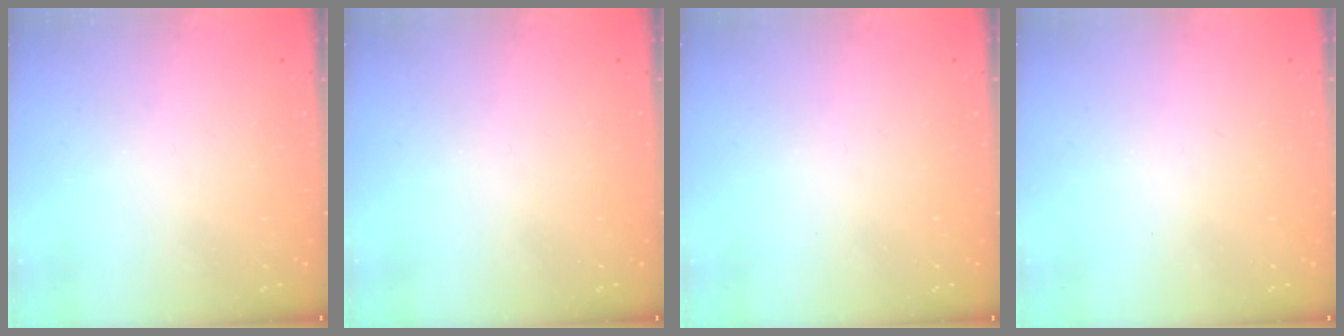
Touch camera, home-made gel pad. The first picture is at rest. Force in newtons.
{"total": 0.0}
{"total": 0.0}
{"total": 2.1, "press": 2.0, "slide": 0.4}